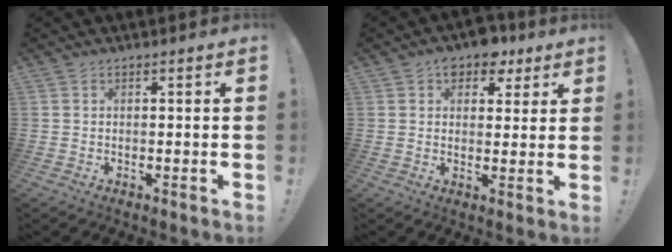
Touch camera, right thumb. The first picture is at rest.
{"total": 7.5, "force": [4.7, 4.8, 3.2], "torque": [-0.044, -0.021, 0.087]}